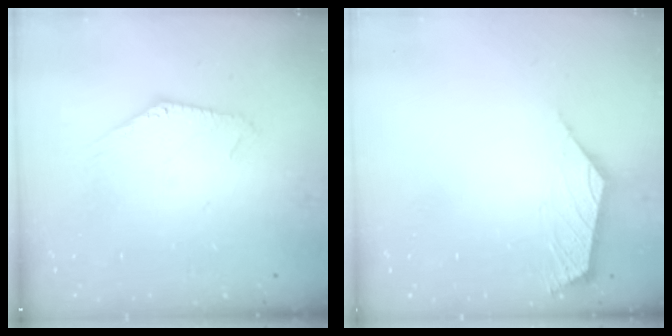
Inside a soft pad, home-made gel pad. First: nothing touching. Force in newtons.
{"total": 3.0, "press": 2.9, "slide": 0.8}